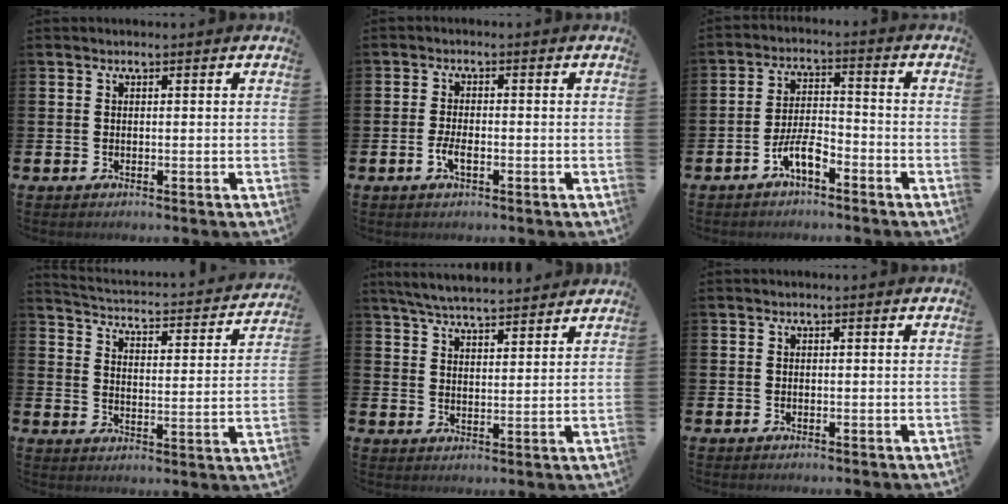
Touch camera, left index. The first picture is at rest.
{"total": 2.4, "force": [-0.9, 1.0, 2.0], "torque": [-0.028, -0.002, -0.018]}
{"total": 5.0, "force": [-3.2, 1.6, 3.5], "torque": [-0.072, 0.011, -0.064]}
{"total": 3.1, "force": [2.9, 0.7, 0.7], "torque": [-0.034, -0.037, 0.039]}
{"total": 5.7, "force": [5.6, 0.4, 1.1], "torque": [-0.040, -0.027, 0.101]}
{"total": 0.0}